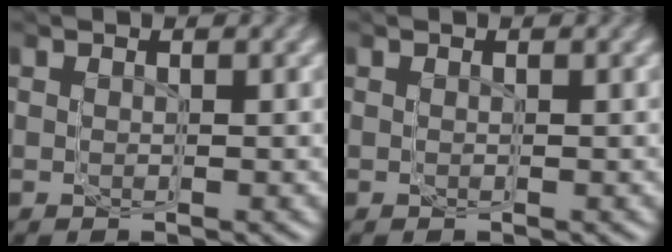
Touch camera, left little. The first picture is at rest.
{"total": 0.0}